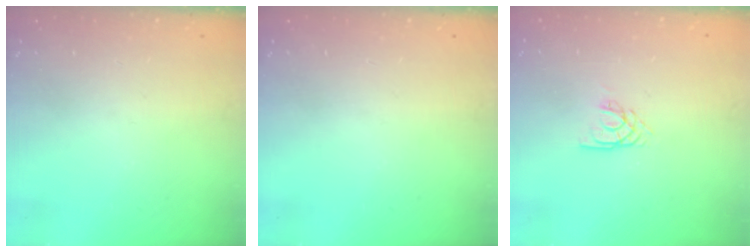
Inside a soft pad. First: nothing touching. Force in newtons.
{"total": 0.0}
{"total": 2.1, "press": 2.1, "slide": 0.2}